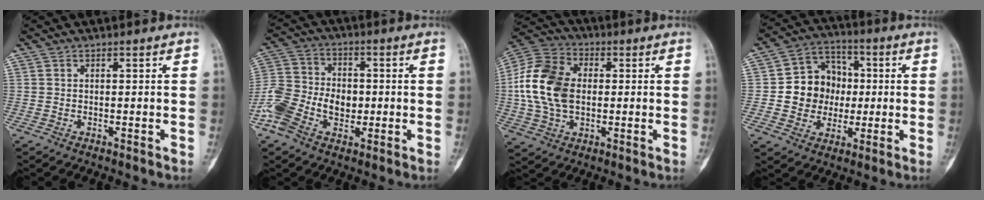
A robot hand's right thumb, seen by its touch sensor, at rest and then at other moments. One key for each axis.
{"total": 13.1, "fx": -3.0, "fy": 9.0, "fz": 9.0, "tx": -0.167, "ty": 0.025, "tz": -0.062}
{"total": 15.8, "fx": 0.4, "fy": 11.0, "fz": 11.4, "tx": -0.217, "ty": 0.021, "tz": 0.005}
{"total": 12.2, "fx": -0.2, "fy": 10.8, "fz": 5.6, "tx": -0.044, "ty": 0.025, "tz": -0.004}